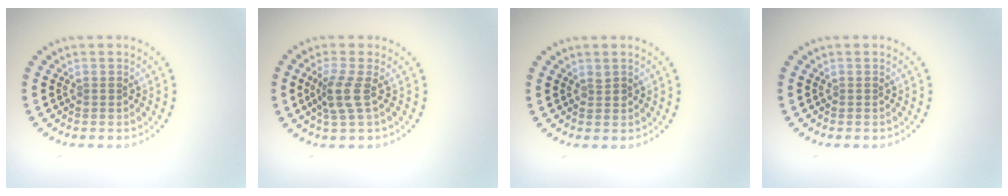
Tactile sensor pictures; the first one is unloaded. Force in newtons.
{"total": 2.6, "press": 2.0, "slide": 1.7}
{"total": 0.6, "press": 0.6, "slide": 0.2}
{"total": 0.0}